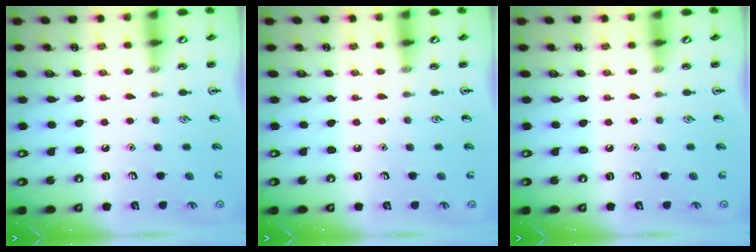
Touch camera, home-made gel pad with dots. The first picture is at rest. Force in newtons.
{"total": 0.0}
{"total": 0.0}